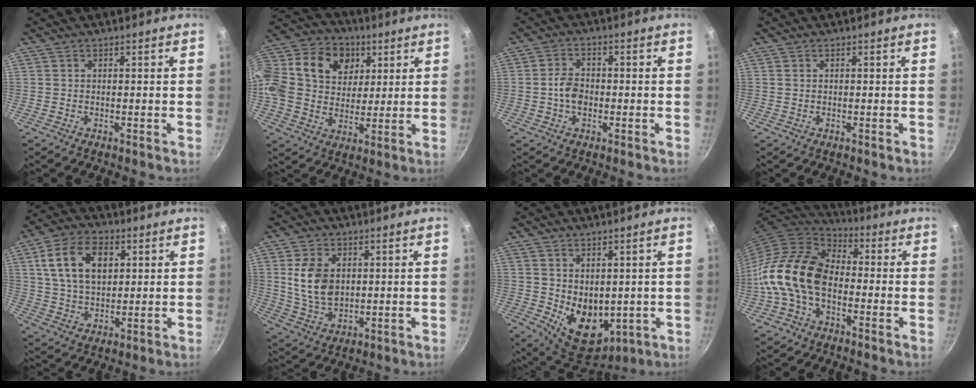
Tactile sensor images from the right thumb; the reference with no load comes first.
{"total": 24.7, "force": [6.7, 19.2, 14.0], "torque": [-0.292, 0.036, 0.108]}
{"total": 4.6, "force": [-0.8, 3.2, 3.1], "torque": [-0.049, 0.016, -0.018]}
{"total": 0.0}
{"total": 13.1, "force": [3.9, 8.3, 9.4], "torque": [-0.153, 0.000, 0.069]}
{"total": 9.8, "force": [1.8, 6.6, 7.0], "torque": [-0.124, -0.015, 0.043]}
{"total": 10.7, "force": [0.6, 7.8, 7.3], "torque": [-0.082, -0.030, 0.037]}
{"total": 15.4, "force": [-3.0, 10.3, 11.1], "torque": [-0.181, 0.037, -0.078]}